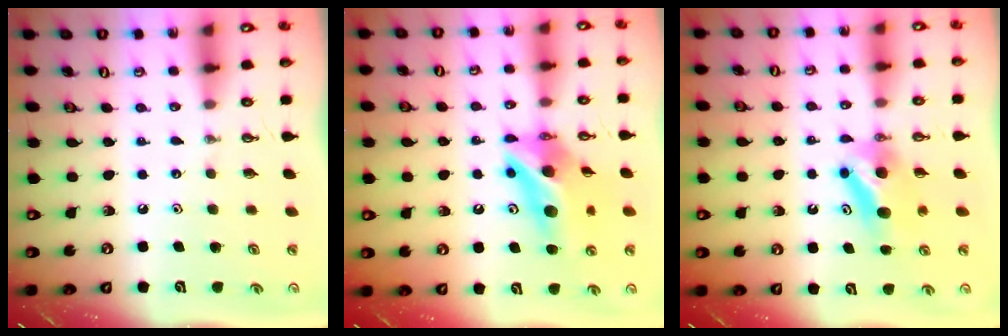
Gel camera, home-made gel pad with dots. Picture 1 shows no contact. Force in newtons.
{"total": 13.1, "press": 13.1, "slide": 1.3}
{"total": 7.8, "press": 6.6, "slide": 4.1}